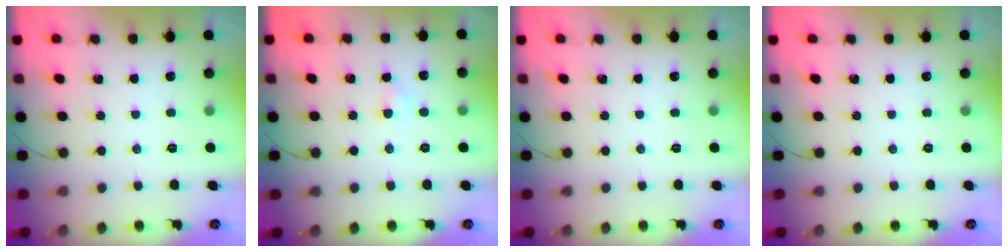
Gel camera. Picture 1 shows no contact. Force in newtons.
{"total": 2.7, "press": 2.4, "slide": 1.1}
{"total": 0.0}
{"total": 0.0}